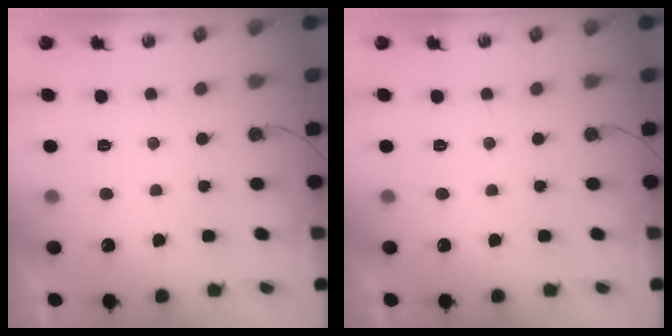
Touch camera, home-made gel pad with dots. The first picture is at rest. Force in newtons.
{"total": 0.0}